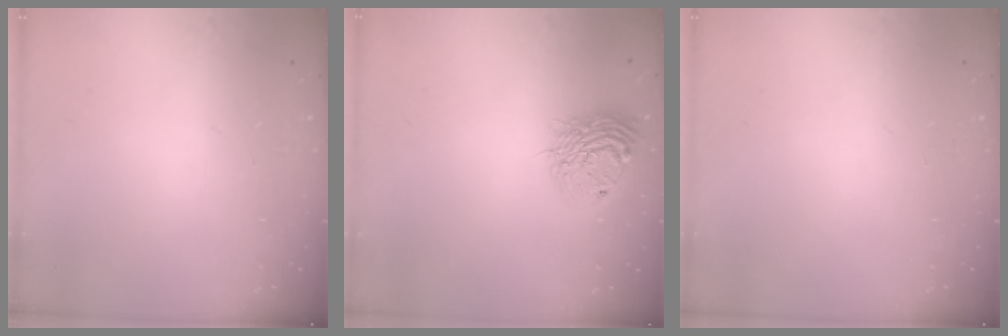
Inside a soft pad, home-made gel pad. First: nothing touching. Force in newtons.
{"total": 13.2, "press": 13.2, "slide": 1.1}
{"total": 0.0}